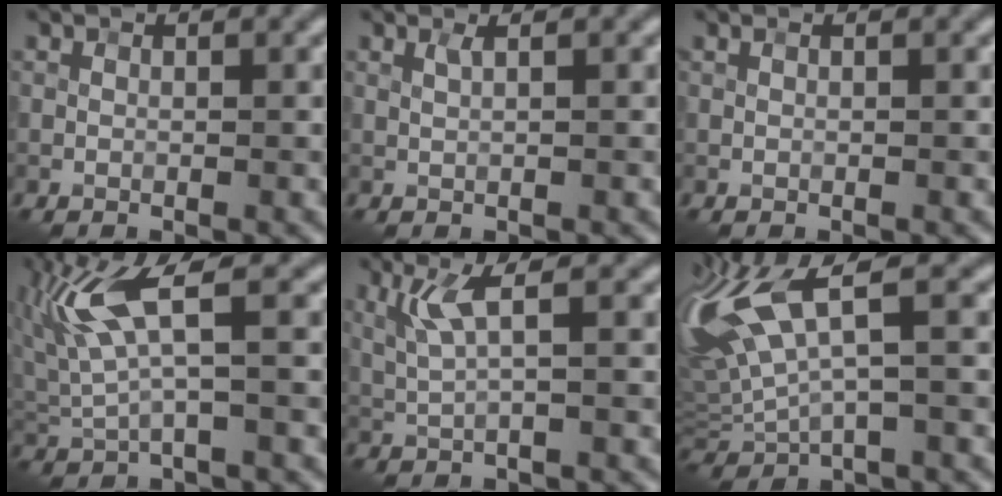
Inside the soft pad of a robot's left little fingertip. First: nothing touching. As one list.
[{"total": 0.8, "force": [0.4, 0.1, 0.7], "torque": [-0.012, 0.001, 0.006]}, {"total": 0.0}, {"total": 6.3, "force": [2.0, 1.8, 5.7], "torque": [-0.134, 0.005, 0.043]}, {"total": 3.1, "force": [1.1, 0.4, 2.9], "torque": [-0.067, -0.002, 0.028]}, {"total": 9.7, "force": [2.8, 3.7, 8.6], "torque": [-0.195, 0.012, 0.049]}]